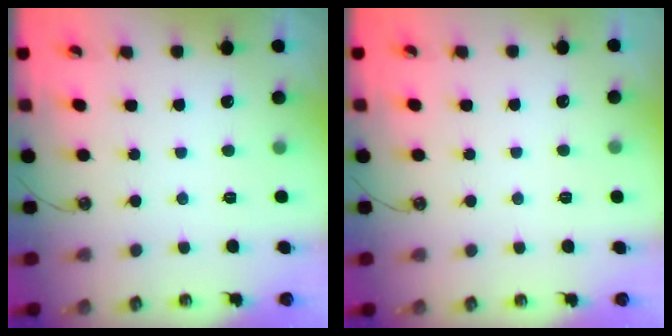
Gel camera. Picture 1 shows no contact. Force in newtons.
{"total": 0.0}